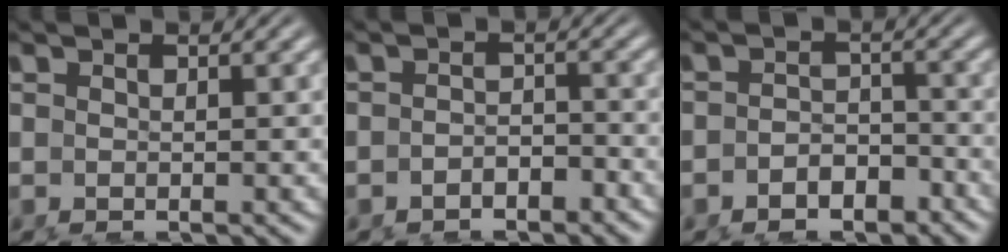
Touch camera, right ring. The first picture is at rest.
{"total": 1.8, "force": [-1.7, 0.5, 0.0], "torque": [0.013, 0.004, -0.036]}
{"total": 3.1, "force": [-2.6, 1.6, 0.6], "torque": [0.008, 0.005, -0.050]}